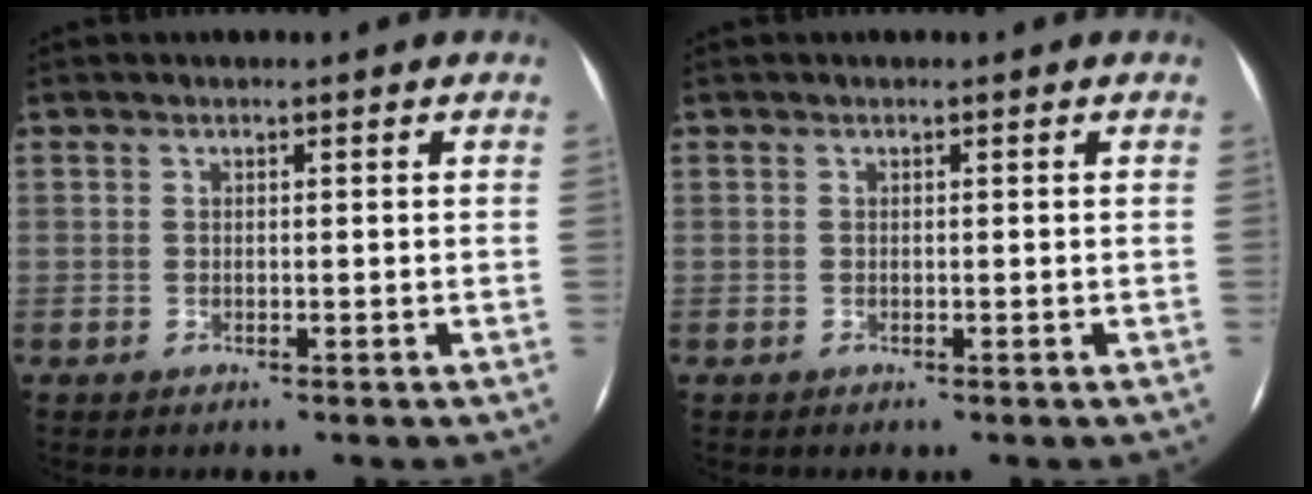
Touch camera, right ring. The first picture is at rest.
{"total": 0.0}